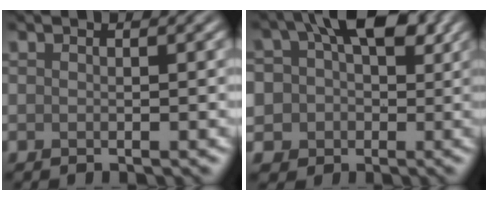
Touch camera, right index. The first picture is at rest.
{"total": 10.5, "force": [1.4, 8.8, 5.5], "torque": [-0.075, 0.017, -0.011]}